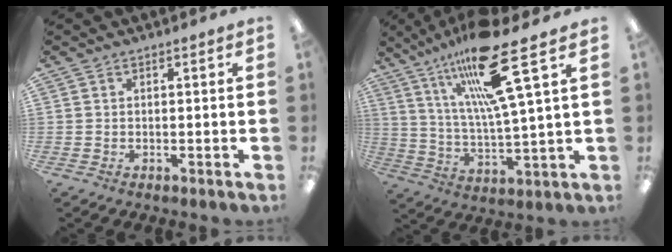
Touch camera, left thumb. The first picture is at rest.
{"total": 19.6, "force": [12.0, 2.7, 15.3], "torque": [-0.292, -0.052, 0.180]}